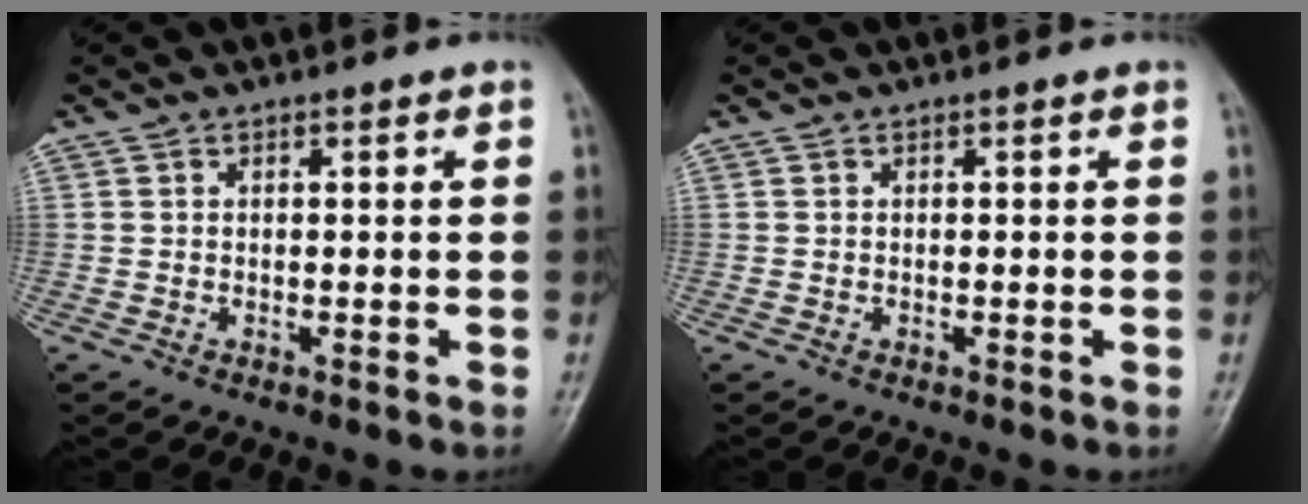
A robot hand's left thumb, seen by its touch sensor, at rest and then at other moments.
{"total": 0.0}